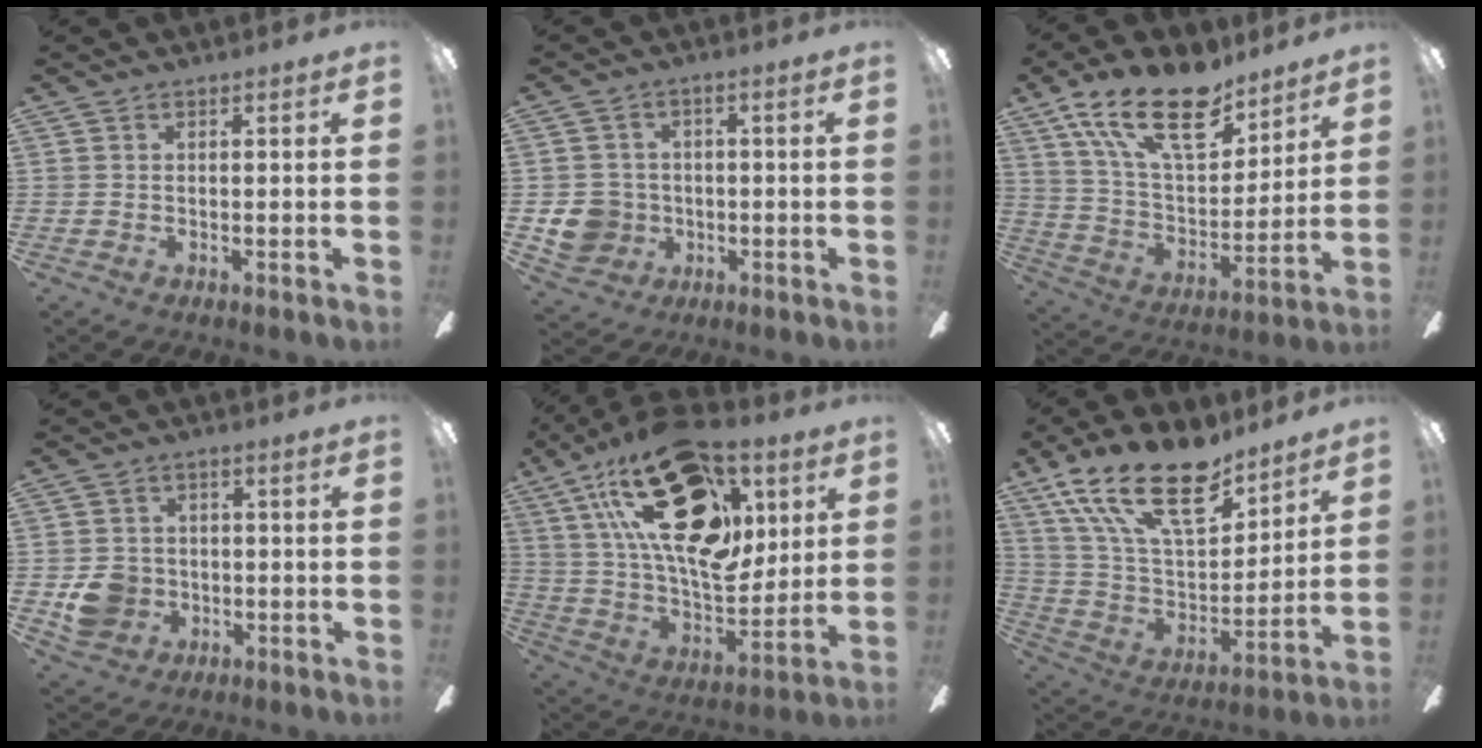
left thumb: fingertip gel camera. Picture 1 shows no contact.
{"total": 7.5, "force": [-1.3, 7.2, 1.8], "torque": [-0.061, 0.012, -0.020]}
{"total": 22.3, "force": [14.6, 10.0, 13.5], "torque": [-0.240, -0.078, 0.257]}
{"total": 7.5, "force": [-1.6, 6.8, 2.7], "torque": [-0.056, 0.015, -0.025]}
{"total": 29.9, "force": [14.5, 15.9, 20.8], "torque": [-0.361, -0.073, 0.255]}
{"total": 23.1, "force": [14.9, 10.2, 14.4], "torque": [-0.276, -0.086, 0.262]}